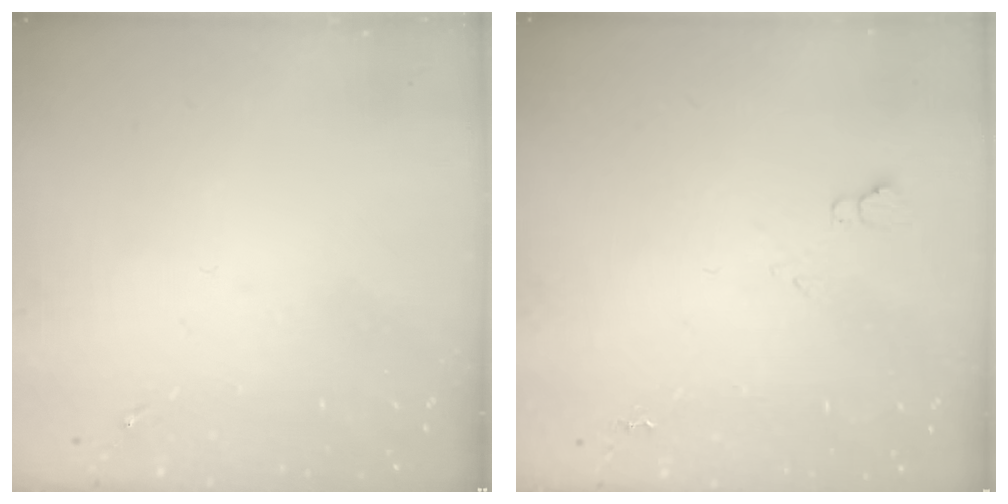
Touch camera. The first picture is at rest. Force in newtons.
{"total": 5.5, "press": 5.4, "slide": 0.7}